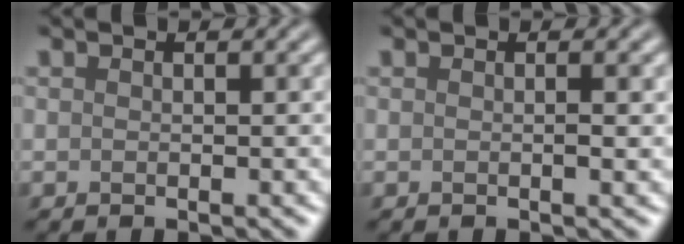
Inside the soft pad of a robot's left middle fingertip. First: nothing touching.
{"total": 0.7, "force": [0.0, 0.0, 0.7], "torque": [-0.012, 0.000, -0.001]}